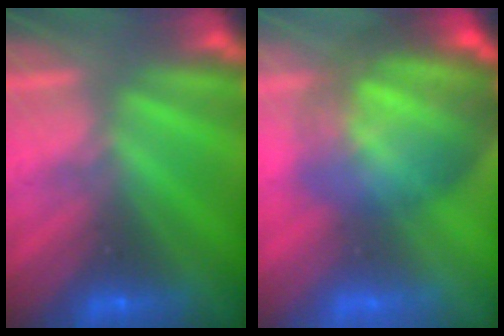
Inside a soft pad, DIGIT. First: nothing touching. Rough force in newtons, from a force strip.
{"total": 11.3}